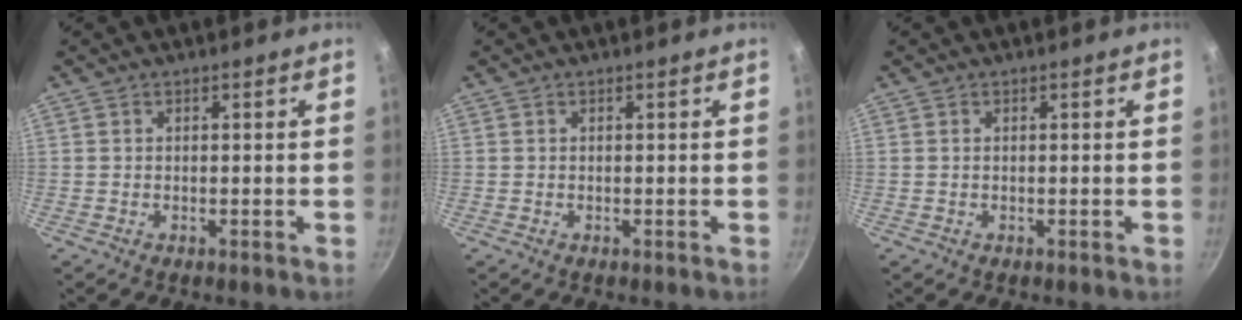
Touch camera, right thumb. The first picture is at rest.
{"total": 0.0}
{"total": 0.0}